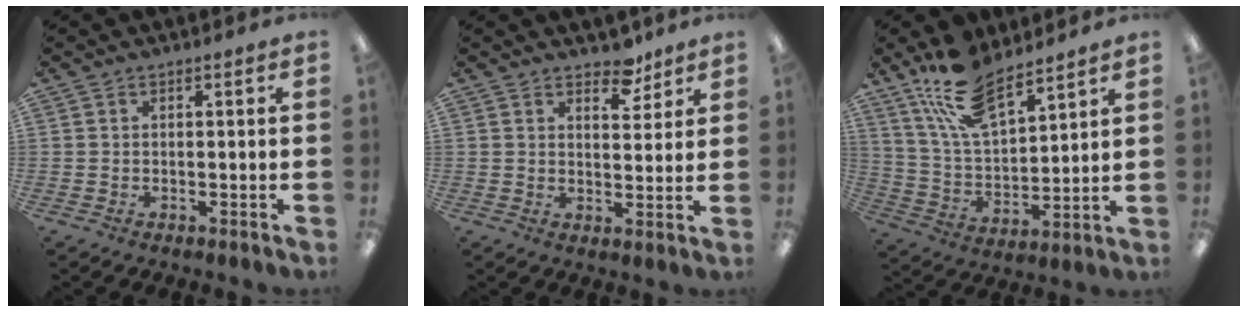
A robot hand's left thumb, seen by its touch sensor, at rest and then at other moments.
{"total": 6.2, "force": [5.2, 2.8, 1.9], "torque": [-0.010, -0.033, 0.089]}
{"total": 16.2, "force": [12.1, 6.7, 8.6], "torque": [-0.179, -0.053, 0.220]}